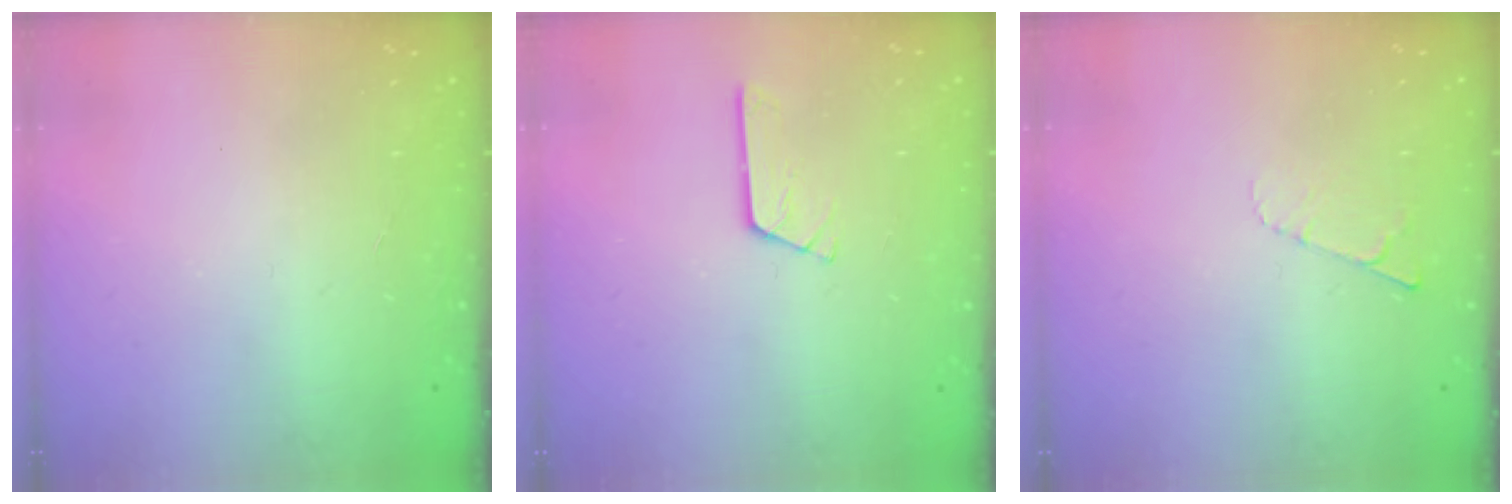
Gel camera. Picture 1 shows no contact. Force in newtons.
{"total": 2.6, "press": 2.6, "slide": 0.3}
{"total": 3.2, "press": 3.2, "slide": 0.4}